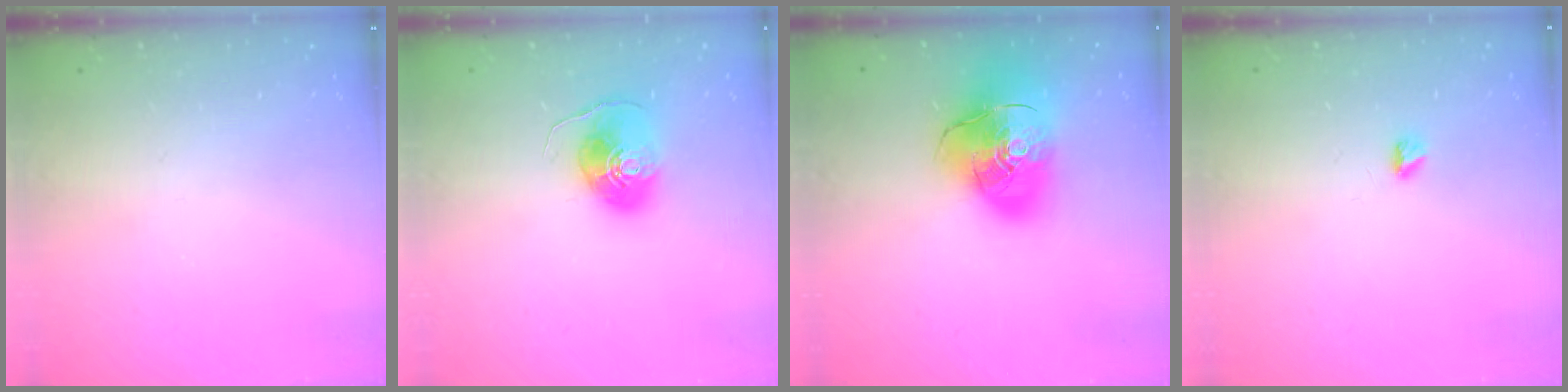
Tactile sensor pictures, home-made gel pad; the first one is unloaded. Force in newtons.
{"total": 8.5, "press": 8.4, "slide": 1.2}
{"total": 22.5, "press": 22.3, "slide": 3.4}
{"total": 3.3, "press": 3.3, "slide": 0.4}